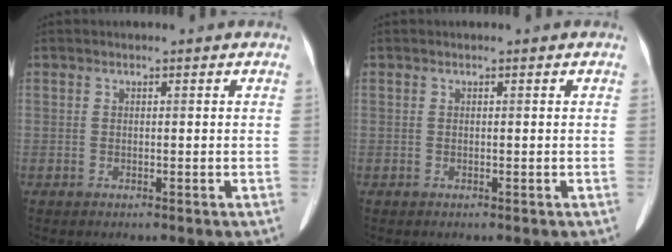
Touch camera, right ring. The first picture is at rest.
{"total": 0.0}